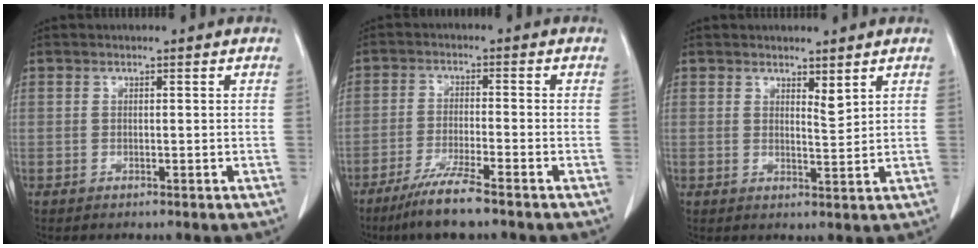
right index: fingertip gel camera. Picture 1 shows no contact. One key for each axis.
{"total": 7.4, "fx": -5.5, "fy": -0.3, "fz": 4.9, "tx": -0.091, "ty": -0.021, "tz": -0.101}
{"total": 2.1, "fx": 1.6, "fy": 0.3, "fz": 1.3, "tx": -0.028, "ty": -0.012, "tz": 0.031}